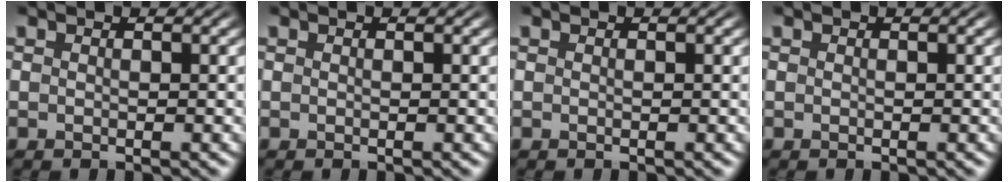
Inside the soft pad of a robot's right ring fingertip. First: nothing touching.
{"total": 0.0}
{"total": 0.0}
{"total": 0.0}